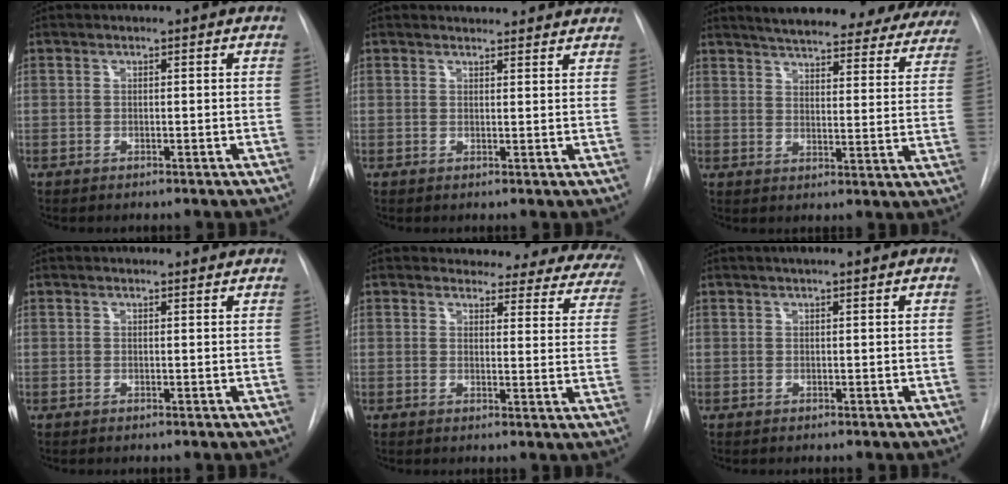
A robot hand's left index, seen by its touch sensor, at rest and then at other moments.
{"total": 7.9, "force": [7.6, 1.7, 1.5], "torque": [-0.008, 0.009, 0.073]}
{"total": 28.9, "force": [25.9, 6.2, 11.2], "torque": [-0.172, -0.058, 0.302]}
{"total": 2.6, "force": [2.5, 0.5, 0.6], "torque": [-0.010, 0.008, 0.024]}
{"total": 17.6, "force": [16.0, 6.1, 3.9], "torque": [-0.017, -0.061, 0.149]}
{"total": 2.0, "force": [1.1, 0.2, 1.6], "torque": [-0.027, 0.012, 0.016]}